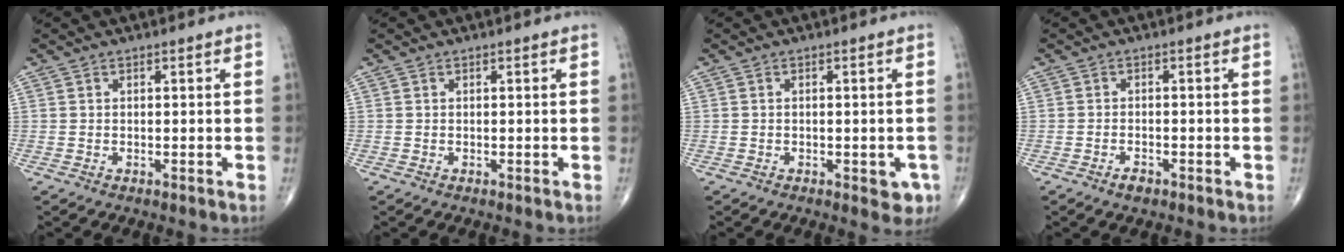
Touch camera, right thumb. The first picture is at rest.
{"total": 0.0}
{"total": 3.7, "force": [-1.5, 1.8, 2.9], "torque": [-0.015, 0.001, -0.015]}
{"total": 2.0, "force": [-1.4, 0.9, 1.2], "torque": [-0.022, 0.006, -0.025]}